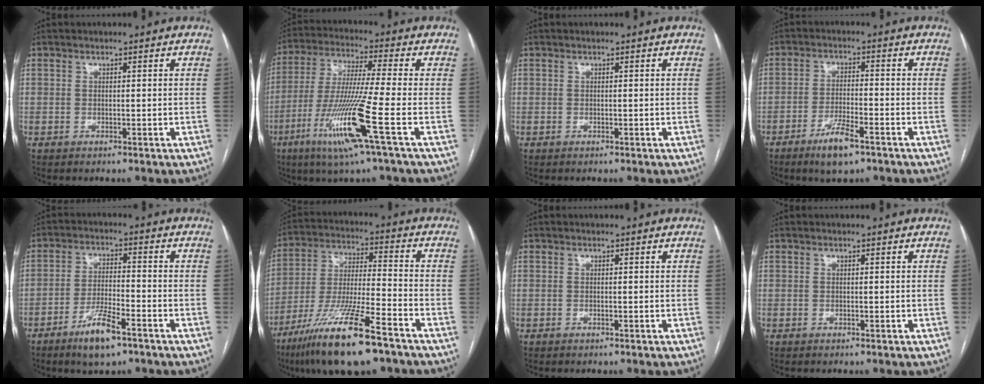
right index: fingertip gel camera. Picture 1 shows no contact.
{"total": 14.2, "force": [-5.9, -1.5, 12.9], "torque": [-0.264, -0.028, -0.115]}
{"total": 0.0}
{"total": 6.5, "force": [-4.3, 1.2, 4.7], "torque": [-0.092, -0.008, -0.072]}
{"total": 7.7, "force": [-5.0, 1.5, 5.7], "torque": [-0.112, -0.009, -0.088]}
{"total": 17.4, "force": [-11.3, 1.7, 13.1], "torque": [-0.263, -0.040, -0.207]}
{"total": 0.0}
{"total": 0.0}